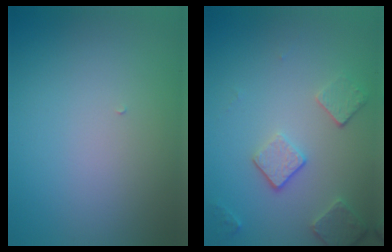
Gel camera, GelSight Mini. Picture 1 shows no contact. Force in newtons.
{"total": 3.6, "press": 2.9, "slide": 2.2}